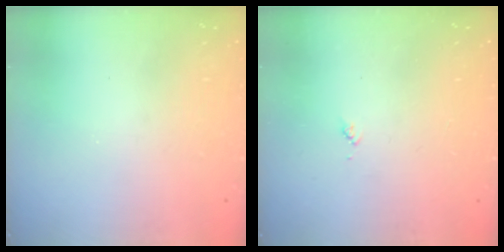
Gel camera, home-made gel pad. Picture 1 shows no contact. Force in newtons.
{"total": 4.0, "press": 3.9, "slide": 0.5}